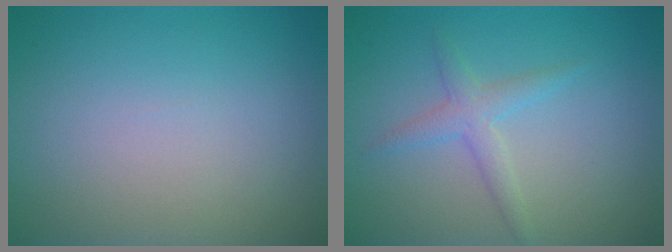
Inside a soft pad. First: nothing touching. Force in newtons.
{"total": 2.0, "press": 2.0, "slide": 0.2}